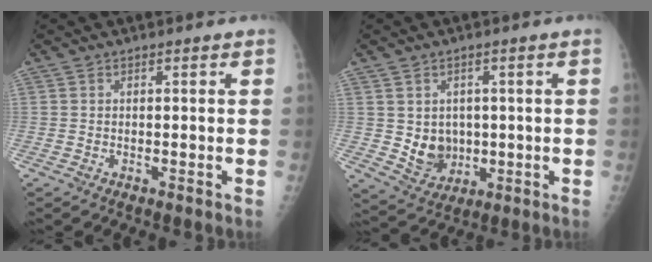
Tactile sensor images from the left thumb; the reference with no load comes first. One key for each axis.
{"total": 7.0, "fx": 0.1, "fy": 5.9, "fz": 3.7, "tx": -0.029, "ty": -0.007, "tz": 0.021}